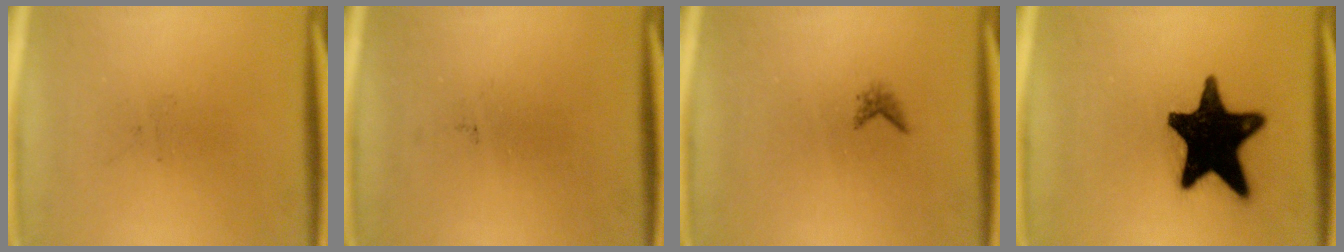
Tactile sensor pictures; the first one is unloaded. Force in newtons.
{"total": 0.0}
{"total": 0.9}
{"total": 19.4}